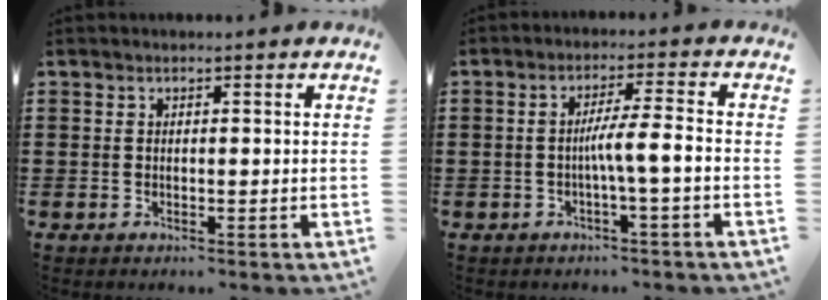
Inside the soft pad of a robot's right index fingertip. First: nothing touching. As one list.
[{"total": 4.7, "force": [-1.3, -0.2, 4.6], "torque": [-0.084, -0.004, -0.028]}]